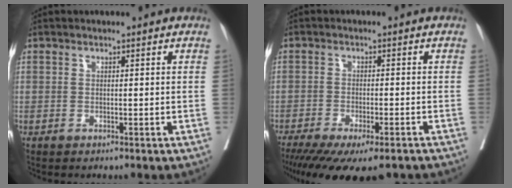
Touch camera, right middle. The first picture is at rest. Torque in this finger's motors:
{"motor_torque": [1.10, -1.04, 0.34, 0.14]}